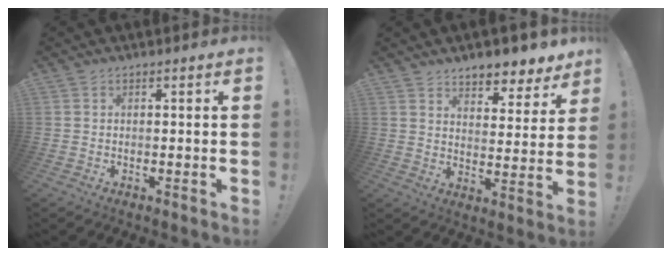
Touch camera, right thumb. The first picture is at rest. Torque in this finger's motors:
{"motor_torque": [-0.21, 0.89, -0.17, 0.47, 0.04]}